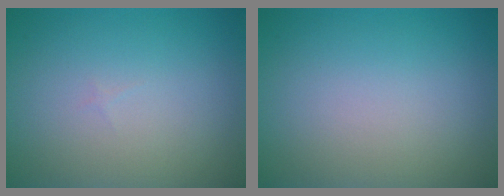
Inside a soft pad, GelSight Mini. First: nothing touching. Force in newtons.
{"total": 0.0}